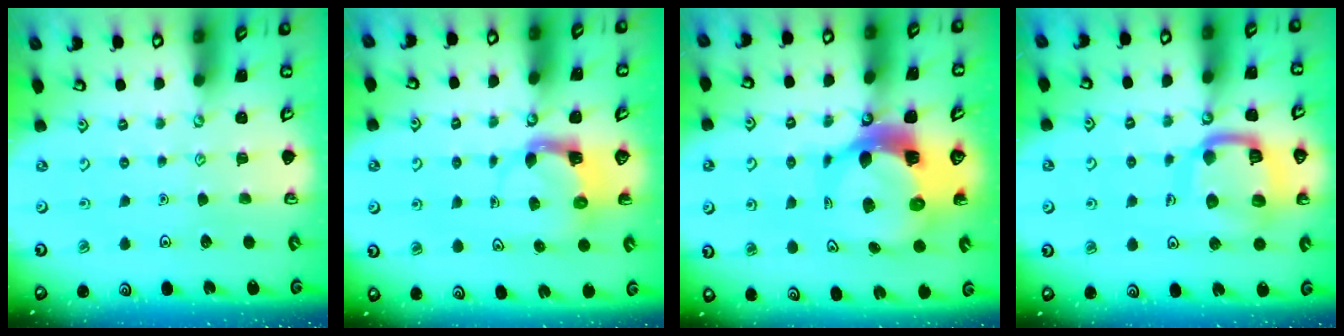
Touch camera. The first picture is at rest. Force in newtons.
{"total": 3.8, "press": 3.8, "slide": 0.6}
{"total": 12.0, "press": 11.9, "slide": 1.3}
{"total": 15.9, "press": 15.8, "slide": 1.7}